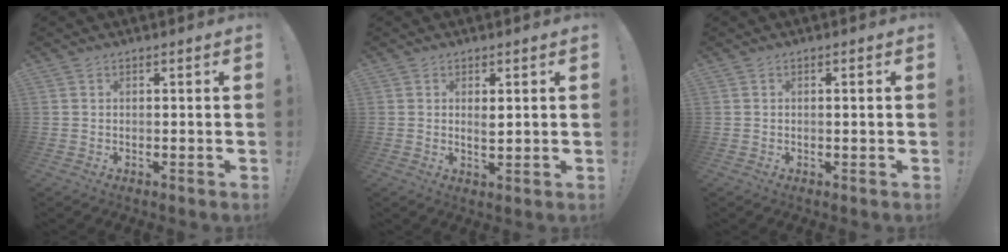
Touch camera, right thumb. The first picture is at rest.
{"total": 2.1, "force": [1.0, 0.7, 1.7], "torque": [-0.012, -0.012, 0.013]}
{"total": 1.0, "force": [-0.1, -0.1, 1.0], "torque": [-0.013, -0.003, -0.005]}